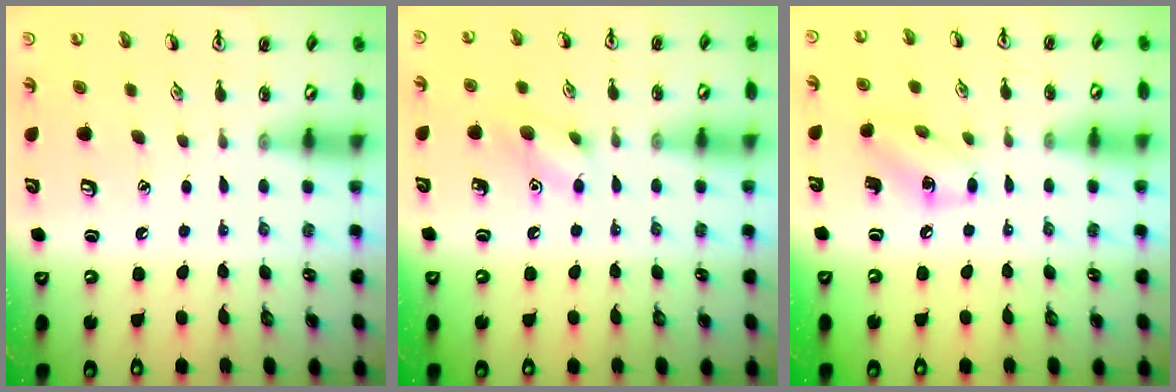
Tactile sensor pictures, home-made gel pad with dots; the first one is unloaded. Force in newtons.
{"total": 7.8, "press": 7.7, "slide": 1.4}
{"total": 6.8, "press": 6.7, "slide": 0.9}